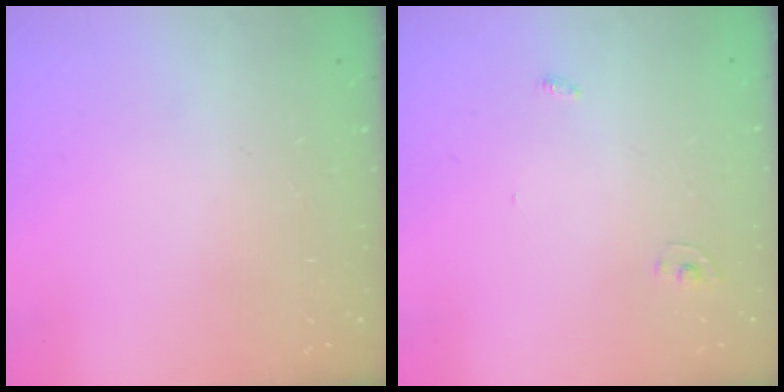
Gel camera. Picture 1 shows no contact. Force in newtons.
{"total": 2.4, "press": 2.4, "slide": 0.2}